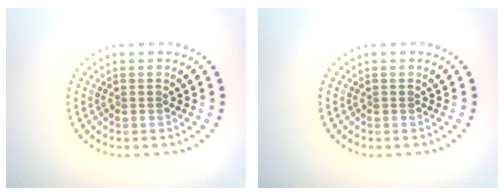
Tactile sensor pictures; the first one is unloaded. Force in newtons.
{"total": 0.0}